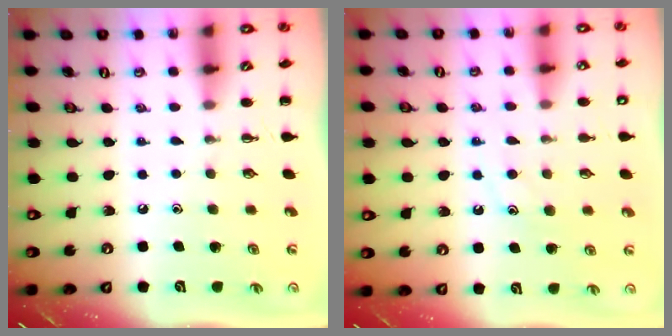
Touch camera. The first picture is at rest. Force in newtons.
{"total": 10.1, "press": 10.1, "slide": 0.8}